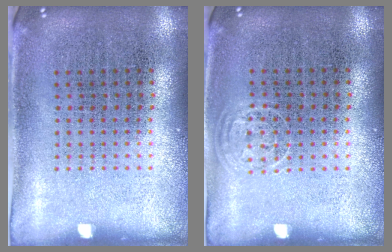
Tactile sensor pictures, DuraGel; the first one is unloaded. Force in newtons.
{"total": 0.8, "press": 0.6, "slide": 0.5}